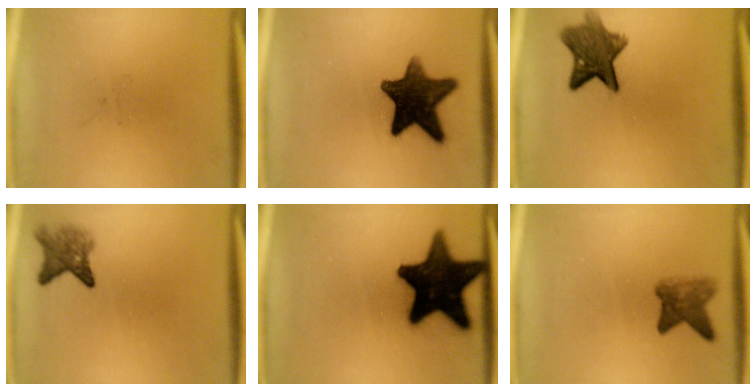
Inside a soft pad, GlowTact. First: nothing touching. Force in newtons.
{"total": 13.4}
{"total": 8.6}
{"total": 3.9}
{"total": 19.8}
{"total": 4.2}